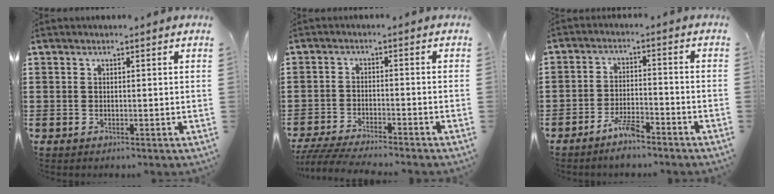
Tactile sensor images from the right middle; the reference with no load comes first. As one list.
[{"total": 4.5, "force": [-4.3, 0.0, 1.2], "torque": [-0.036, -0.012, -0.089]}, {"total": 4.6, "force": [-4.1, 1.0, 1.9], "torque": [-0.046, 0.006, -0.083]}]